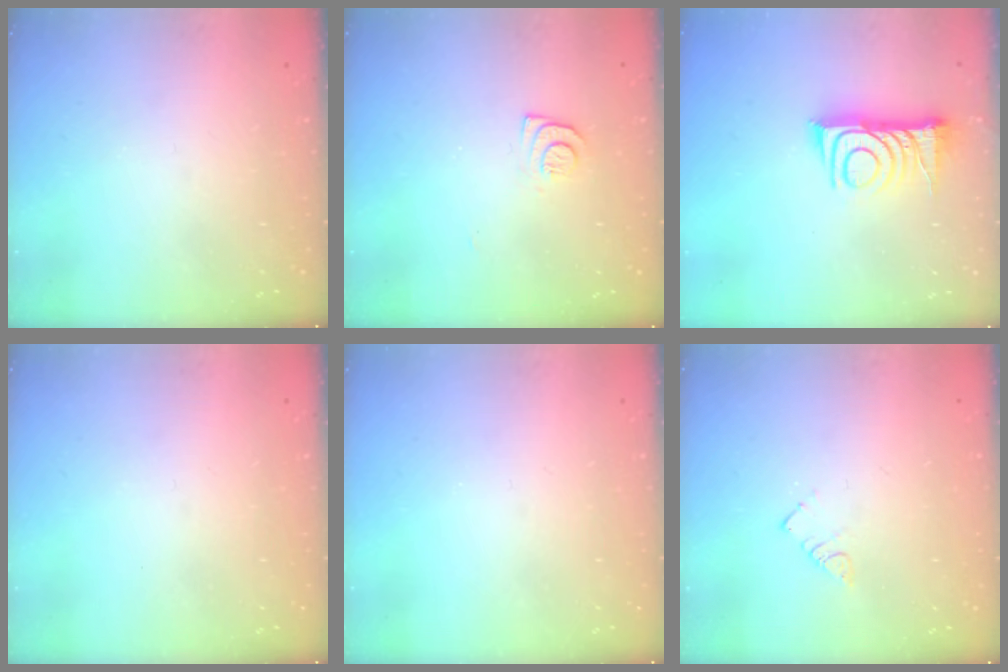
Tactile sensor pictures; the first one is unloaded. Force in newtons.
{"total": 6.6, "press": 6.5, "slide": 0.8}
{"total": 12.5, "press": 12.5, "slide": 0.9}
{"total": 0.0}
{"total": 0.0}
{"total": 3.5, "press": 3.4, "slide": 0.2}